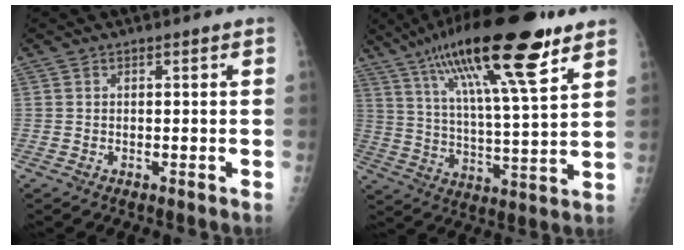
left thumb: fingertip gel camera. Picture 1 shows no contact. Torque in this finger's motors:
{"motor_torque": [0.66, 0.79, 1.52, -1.26, 0.59]}